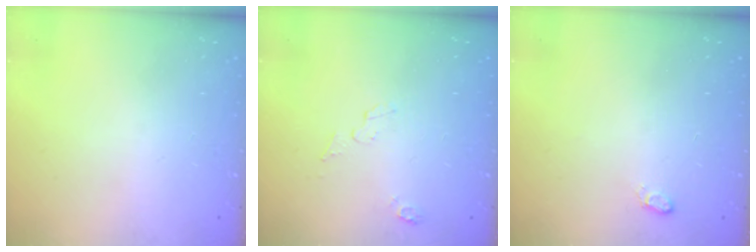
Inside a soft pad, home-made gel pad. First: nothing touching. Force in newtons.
{"total": 4.6, "press": 4.6, "slide": 0.4}
{"total": 4.8, "press": 4.8, "slide": 0.6}